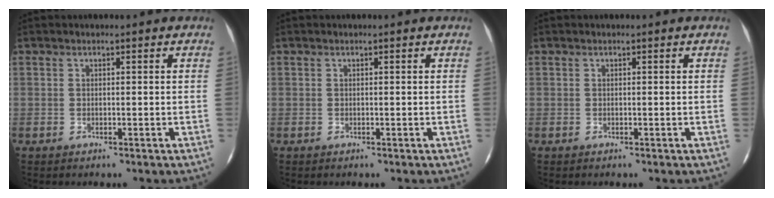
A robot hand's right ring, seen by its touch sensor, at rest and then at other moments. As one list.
[{"total": 0.0}, {"total": 0.0}]